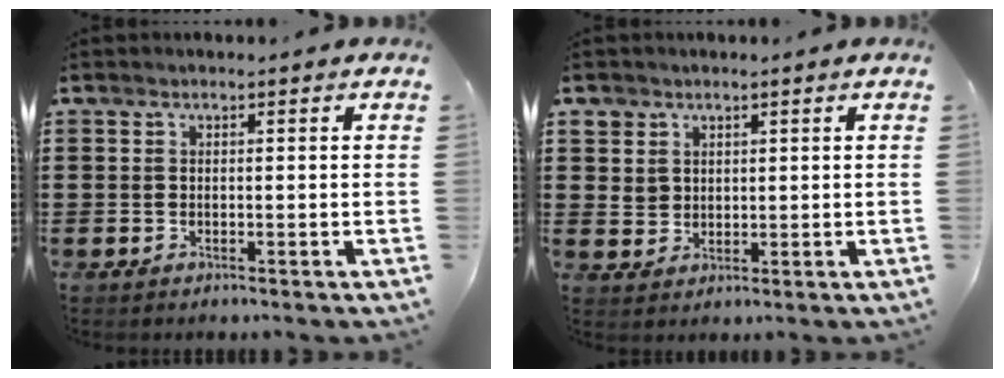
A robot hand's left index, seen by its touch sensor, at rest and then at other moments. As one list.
[{"total": 3.4, "force": [1.7, 3.0, 0.2], "torque": [-0.013, 0.007, 0.030]}]